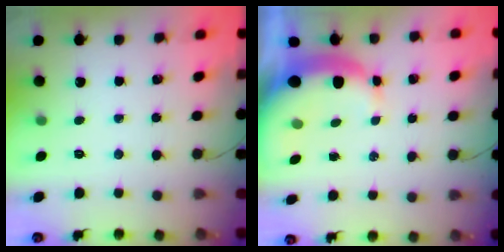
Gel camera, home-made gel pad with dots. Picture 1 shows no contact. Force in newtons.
{"total": 8.5, "press": 8.4, "slide": 1.5}